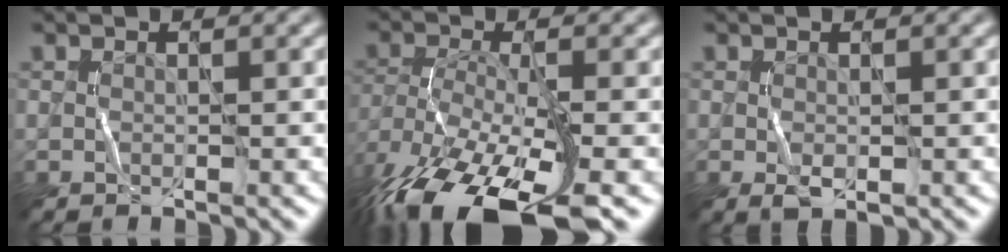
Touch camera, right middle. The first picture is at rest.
{"total": 14.1, "force": [-9.4, 4.8, 9.4], "torque": [-0.205, -0.042, -0.148]}
{"total": 1.2, "force": [-0.3, 0.7, 1.0], "torque": [-0.020, -0.004, -0.002]}